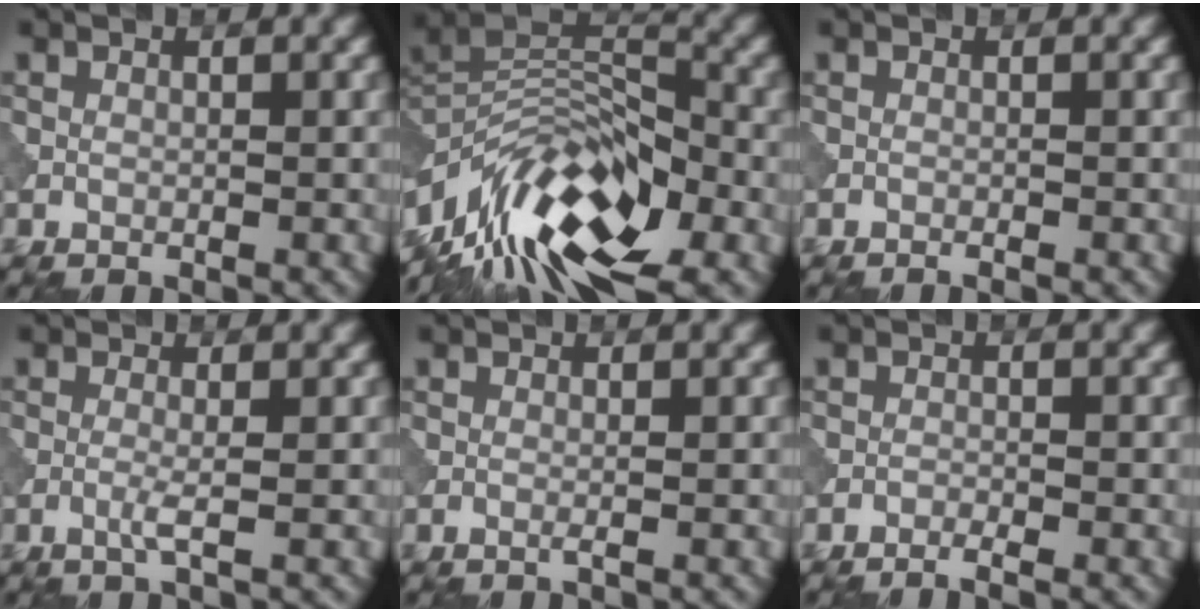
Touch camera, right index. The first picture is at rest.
{"total": 13.1, "force": [-7.9, 5.4, 8.9], "torque": [-0.167, 0.025, -0.158]}
{"total": 0.5, "force": [-0.4, 0.0, 0.3], "torque": [-0.004, 0.000, -0.009]}
{"total": 1.6, "force": [-0.4, 0.1, 1.5], "torque": [-0.033, -0.001, -0.014]}
{"total": 0.7, "force": [-0.3, 0.1, 0.7], "torque": [-0.012, -0.003, -0.008]}
{"total": 1.4, "force": [-1.2, 0.0, 0.9], "torque": [-0.018, 0.002, -0.026]}